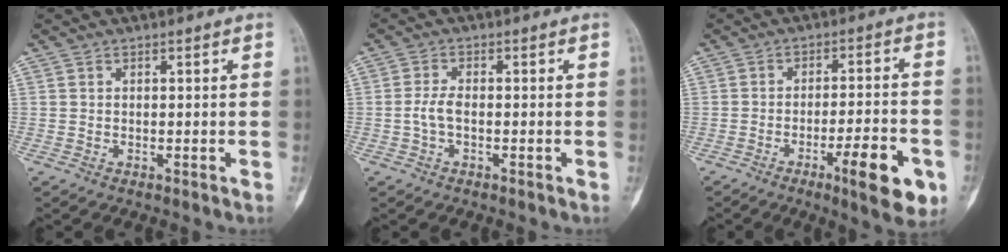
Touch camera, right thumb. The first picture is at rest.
{"total": 2.8, "force": [-0.6, 1.2, 2.5], "torque": [-0.060, 0.005, -0.015]}
{"total": 11.6, "force": [-5.0, 2.6, 10.1], "torque": [-0.134, 0.016, -0.069]}